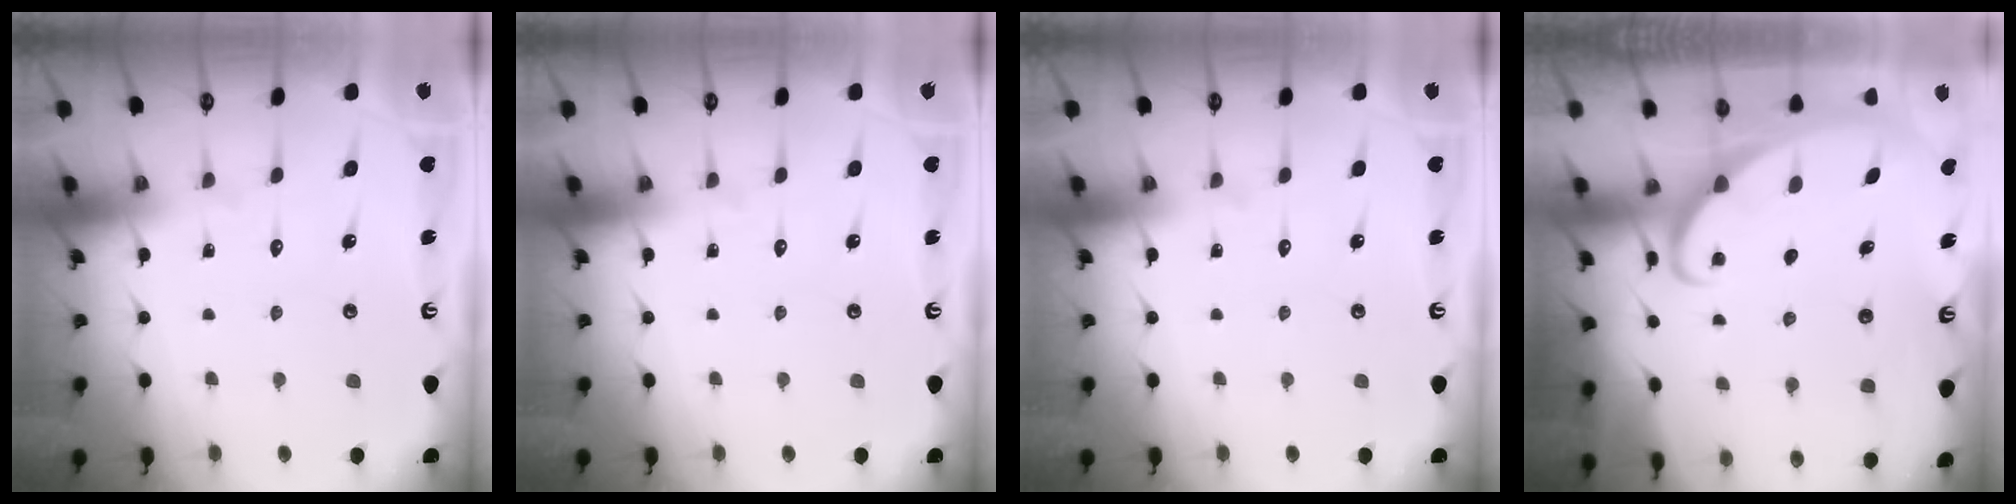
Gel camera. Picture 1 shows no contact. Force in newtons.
{"total": 0.0}
{"total": 0.0}
{"total": 2.5, "press": 2.4, "slide": 0.4}